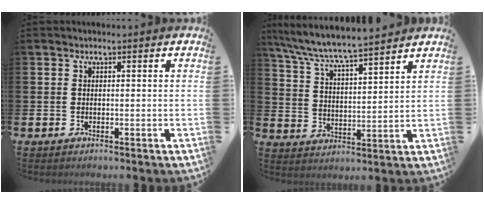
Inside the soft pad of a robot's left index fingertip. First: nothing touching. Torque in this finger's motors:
{"motor_torque": [0.09, -0.26, 0.96, 0.21]}